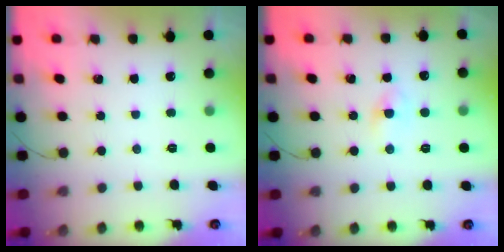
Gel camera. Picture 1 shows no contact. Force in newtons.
{"total": 2.1, "press": 1.8, "slide": 1.0}